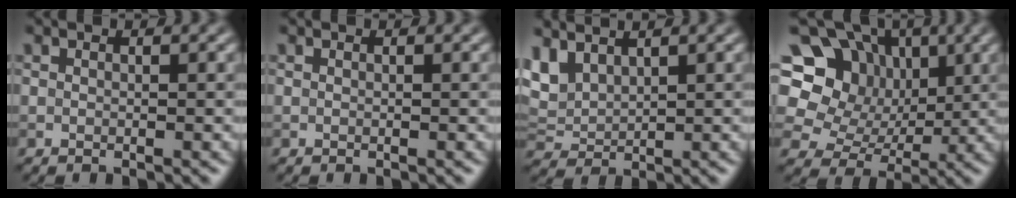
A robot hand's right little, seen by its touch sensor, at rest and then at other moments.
{"total": 0.0}
{"total": 3.4, "force": [2.5, 1.6, 1.7], "torque": [-0.046, 0.006, 0.054]}
{"total": 13.2, "force": [4.6, 11.0, 5.7], "torque": [-0.149, 0.052, 0.063]}